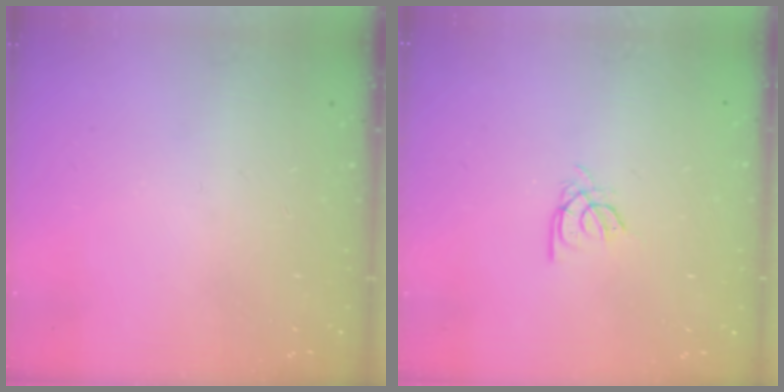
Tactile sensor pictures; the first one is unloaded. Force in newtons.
{"total": 2.4, "press": 2.4, "slide": 0.4}